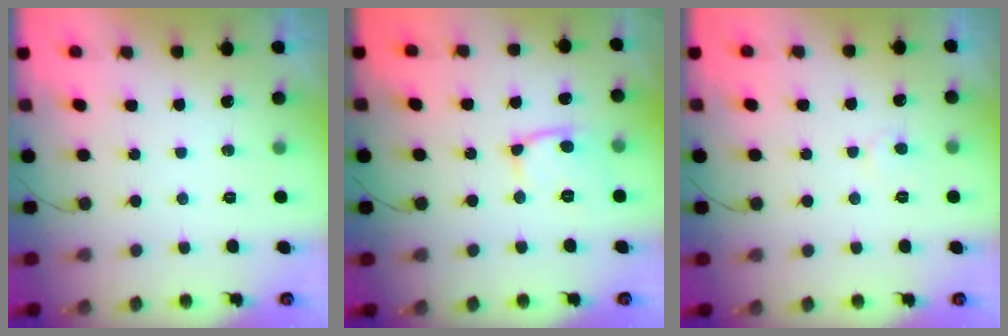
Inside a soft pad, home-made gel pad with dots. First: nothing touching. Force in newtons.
{"total": 10.4, "press": 10.3, "slide": 1.3}
{"total": 3.1, "press": 3.1, "slide": 0.3}